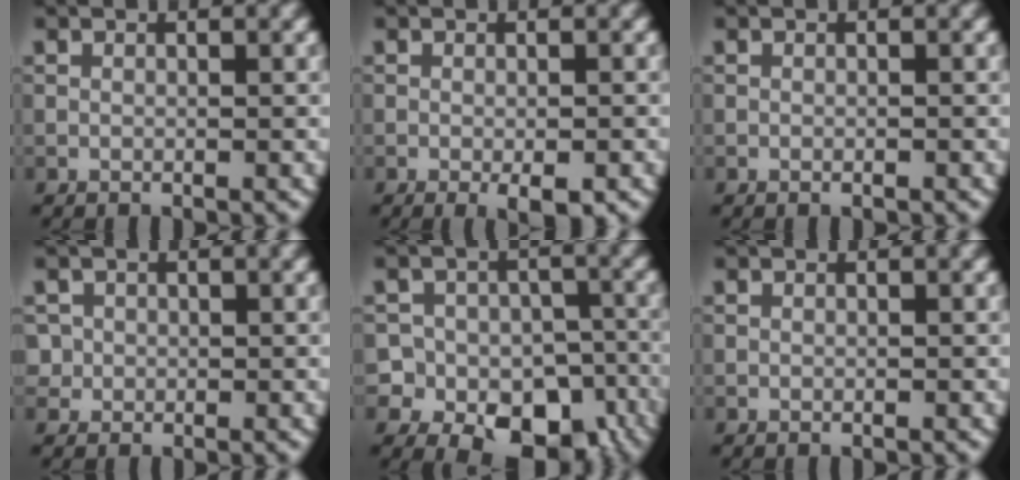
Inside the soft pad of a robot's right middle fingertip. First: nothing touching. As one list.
[{"total": 2.3, "force": [-1.1, 0.6, 1.9], "torque": [-0.029, -0.006, -0.015]}, {"total": 0.5, "force": [-0.3, 0.2, 0.4], "torque": [-0.005, -0.002, -0.003]}, {"total": 1.5, "force": [0.1, 1.5, 0.2], "torque": [0.004, -0.001, 0.007]}, {"total": 11.5, "force": [-5.9, 8.8, 4.3], "torque": [-0.045, -0.016, -0.105]}, {"total": 0.0}]